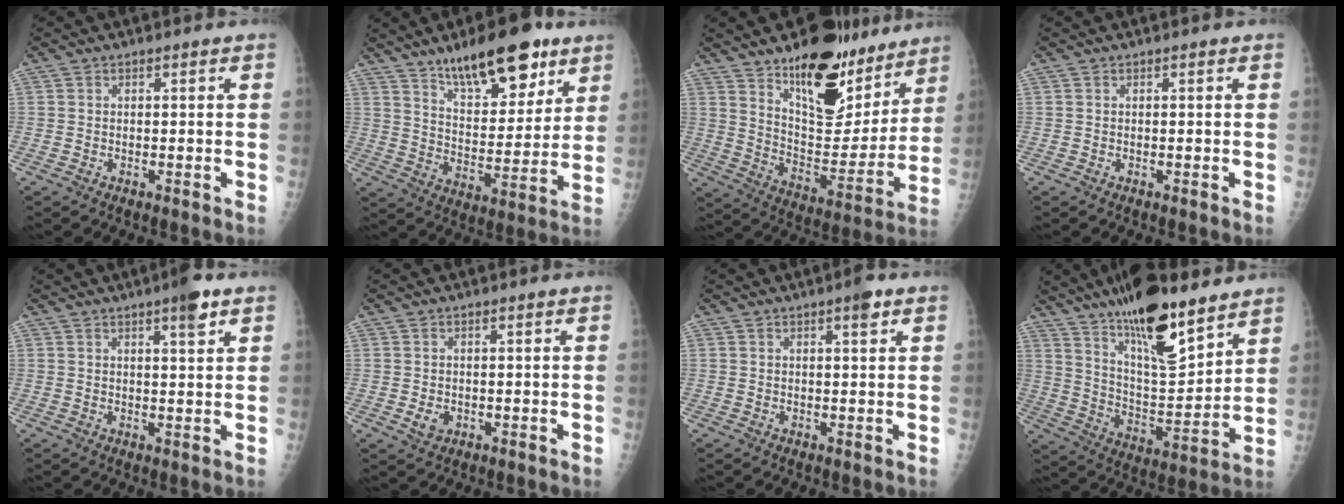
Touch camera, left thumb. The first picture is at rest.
{"total": 17.6, "force": [11.6, 6.7, 11.5], "torque": [-0.132, -0.064, 0.191]}
{"total": 21.8, "force": [14.9, 9.9, 12.5], "torque": [-0.130, -0.099, 0.237]}
{"total": 0.0}
{"total": 4.5, "force": [2.7, 0.7, 3.5], "torque": [-0.046, -0.011, 0.037]}
{"total": 2.3, "force": [-0.3, 1.8, 1.3], "torque": [-0.017, -0.002, 0.001]}
{"total": 2.4, "force": [1.4, 0.6, 1.9], "torque": [-0.023, -0.004, 0.017]}
{"total": 20.5, "force": [14.2, 6.1, 13.5], "torque": [-0.201, -0.078, 0.246]}